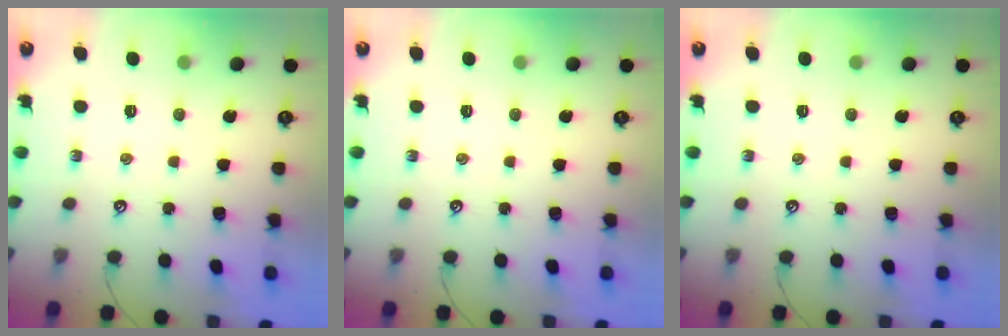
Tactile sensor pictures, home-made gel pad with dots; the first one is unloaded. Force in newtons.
{"total": 0.0}
{"total": 0.0}